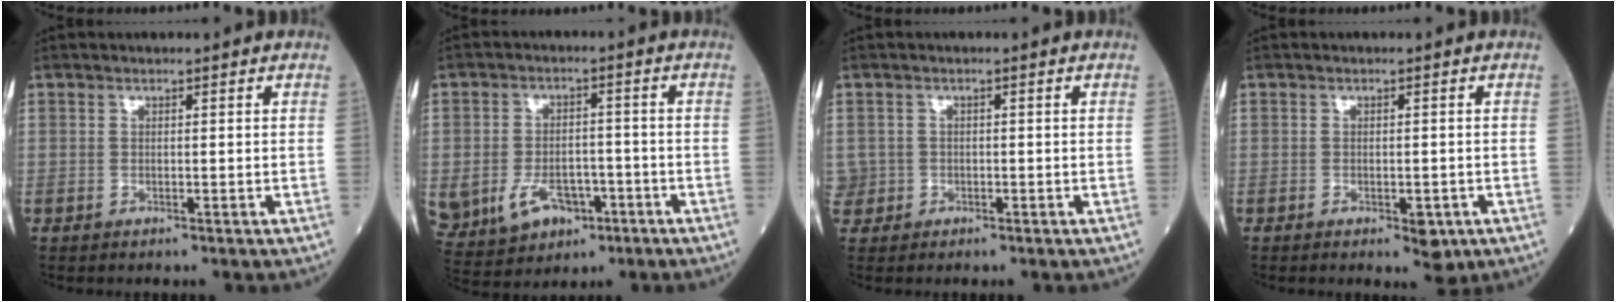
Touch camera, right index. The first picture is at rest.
{"total": 16.7, "force": [-6.0, 12.5, 9.3], "torque": [-0.227, 0.006, -0.084]}
{"total": 2.4, "force": [-0.4, 2.3, 0.0], "torque": [0.007, 0.008, -0.007]}
{"total": 3.2, "force": [-1.4, 1.5, 2.5], "torque": [-0.025, -0.002, -0.012]}